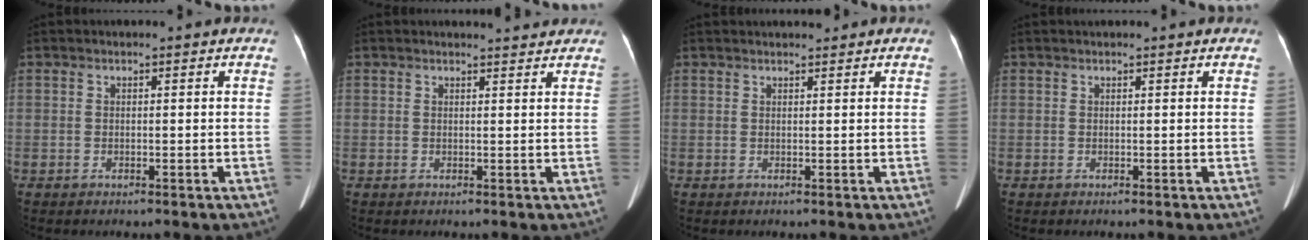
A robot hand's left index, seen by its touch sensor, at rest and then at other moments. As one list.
[{"total": 3.7, "force": [3.6, 0.3, 0.7], "torque": [-0.015, 0.008, 0.042]}, {"total": 2.7, "force": [2.6, 0.2, 0.8], "torque": [-0.008, 0.017, 0.040]}, {"total": 1.4, "force": [1.4, 0.1, 0.5], "torque": [-0.011, 0.021, 0.021]}]